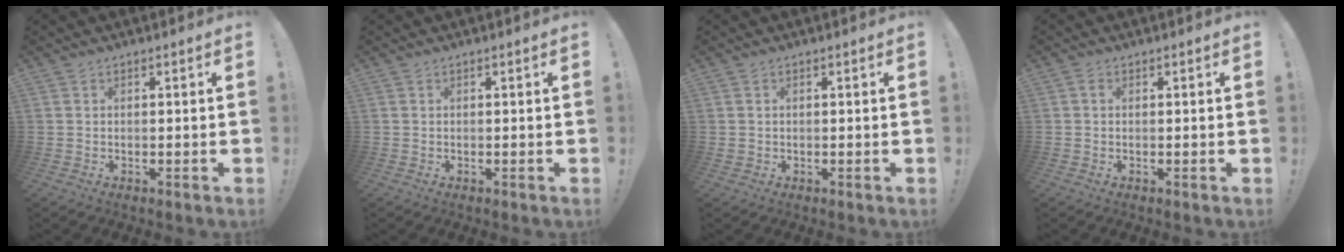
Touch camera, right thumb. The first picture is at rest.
{"total": 0.0}
{"total": 0.6, "force": [0.0, 0.6, 0.1], "torque": [-0.009, 0.005, 0.002]}
{"total": 0.7, "force": [0.0, 0.5, 0.6], "torque": [-0.013, 0.004, 0.000]}